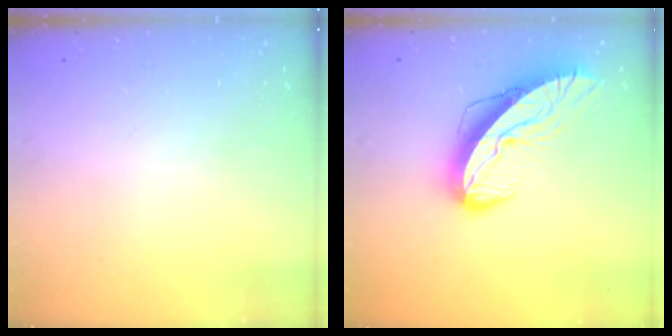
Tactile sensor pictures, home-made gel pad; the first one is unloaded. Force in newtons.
{"total": 12.9, "press": 12.8, "slide": 1.3}